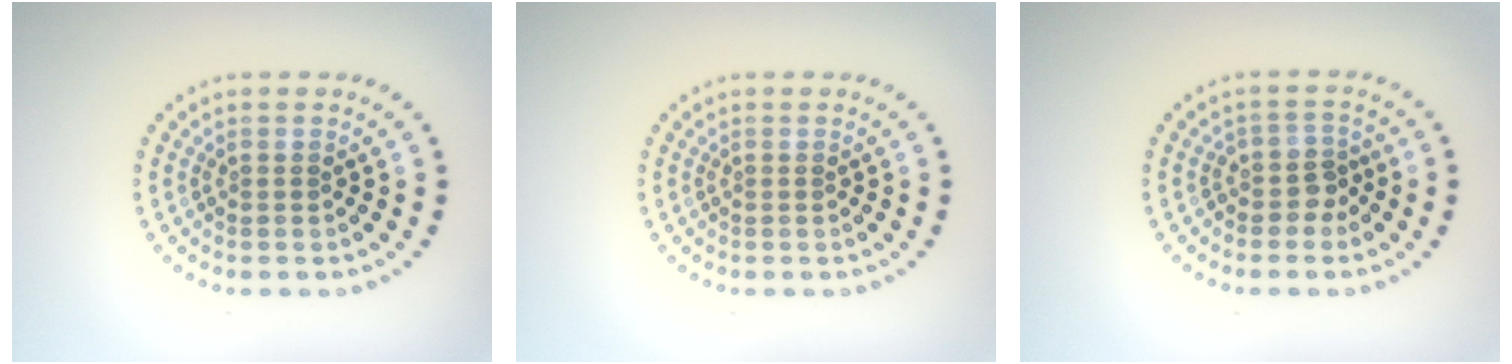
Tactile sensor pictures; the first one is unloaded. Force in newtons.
{"total": 0.0}
{"total": 1.9, "press": 1.5, "slide": 1.2}